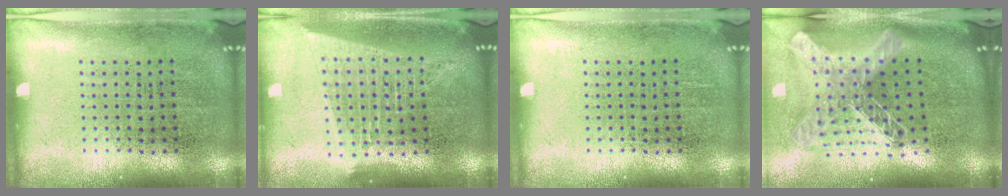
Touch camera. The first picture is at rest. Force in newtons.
{"total": 1.8, "press": 1.6, "slide": 0.8}
{"total": 0.0}
{"total": 2.9, "press": 2.0, "slide": 2.1}